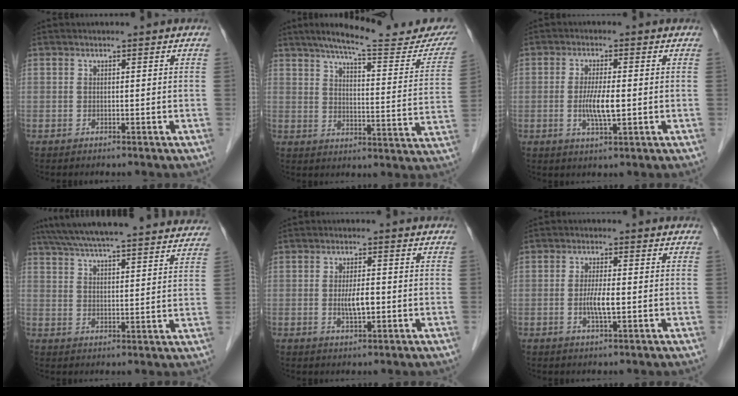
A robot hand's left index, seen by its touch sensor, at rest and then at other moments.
{"total": 22.9, "force": [19.9, 2.8, 11.0], "torque": [-0.158, -0.034, 0.256]}
{"total": 4.8, "force": [-0.6, 0.8, 4.7], "torque": [-0.097, -0.008, -0.009]}
{"total": 29.5, "force": [26.9, 3.0, 11.7], "torque": [-0.199, -0.010, 0.346]}
{"total": 3.5, "force": [-0.5, 1.0, 3.3], "torque": [-0.065, -0.002, -0.006]}
{"total": 3.5, "force": [-0.6, 0.5, 3.4], "torque": [-0.070, -0.004, -0.011]}